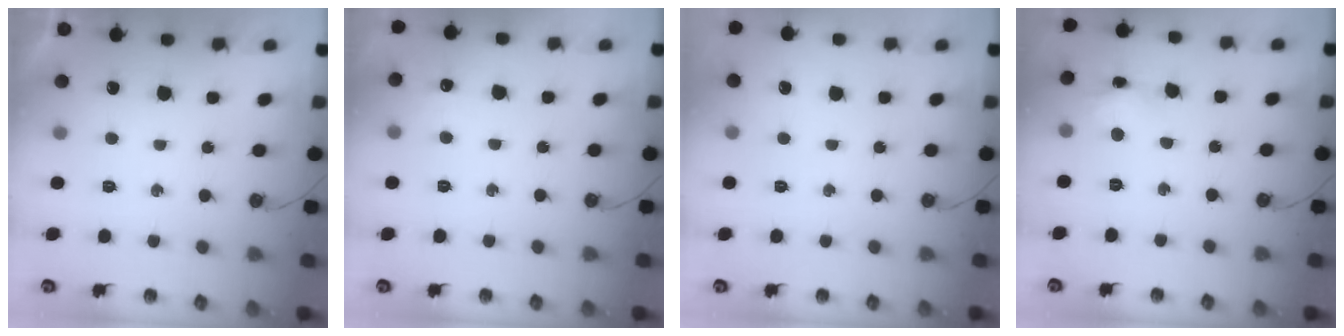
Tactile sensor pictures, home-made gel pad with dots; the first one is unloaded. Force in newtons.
{"total": 4.7, "press": 4.6, "slide": 0.6}
{"total": 0.0}
{"total": 5.4, "press": 5.4, "slide": 0.3}